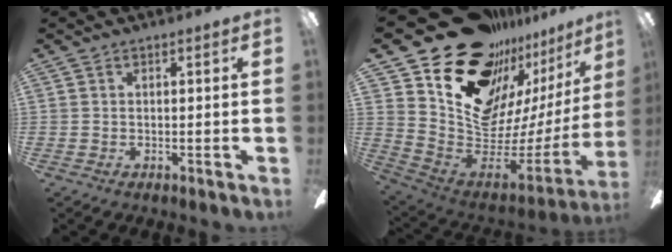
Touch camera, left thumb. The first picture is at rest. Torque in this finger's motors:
{"motor_torque": [2.52, 2.49, 1.33, -1.44, 0.33]}